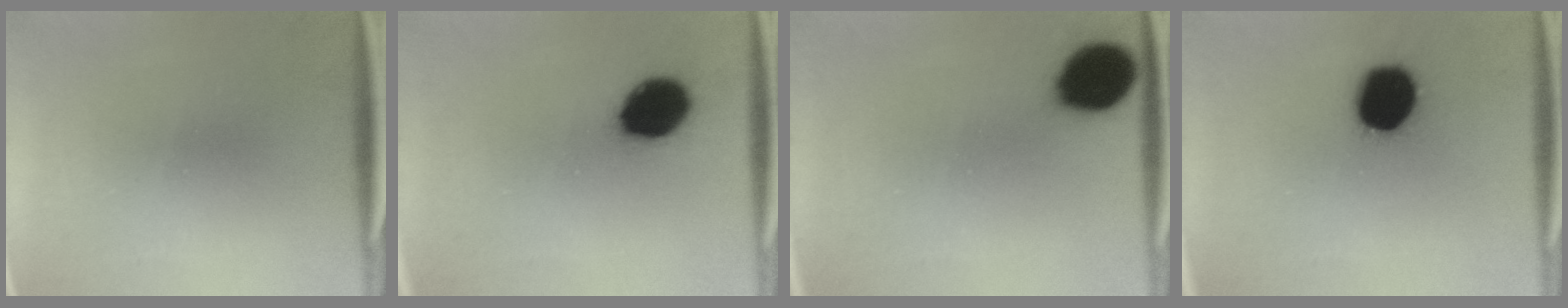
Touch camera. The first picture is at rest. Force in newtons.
{"total": 11.9}
{"total": 13.0}
{"total": 18.3}